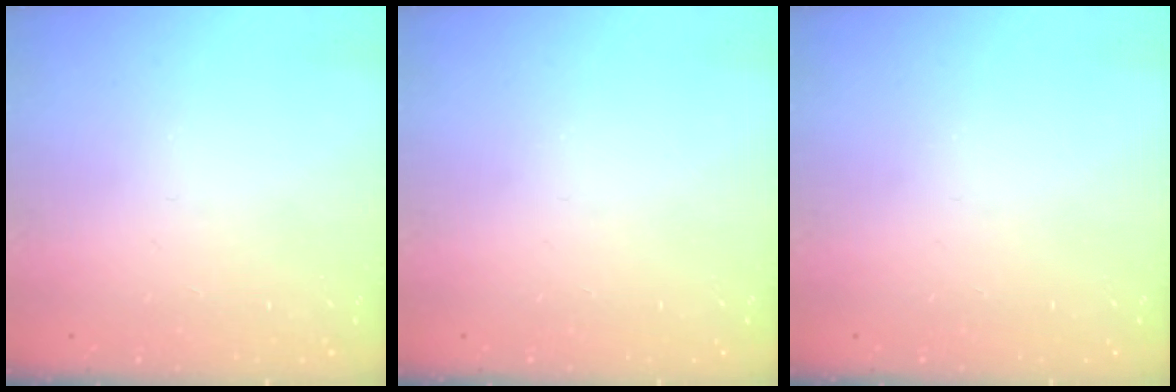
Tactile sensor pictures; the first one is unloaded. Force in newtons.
{"total": 0.0}
{"total": 0.0}